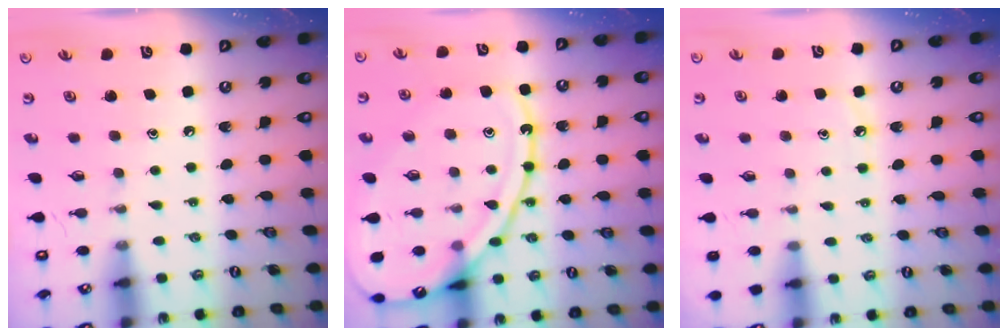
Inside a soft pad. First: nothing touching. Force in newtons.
{"total": 16.0, "press": 15.9, "slide": 1.6}
{"total": 3.7, "press": 3.7, "slide": 0.5}